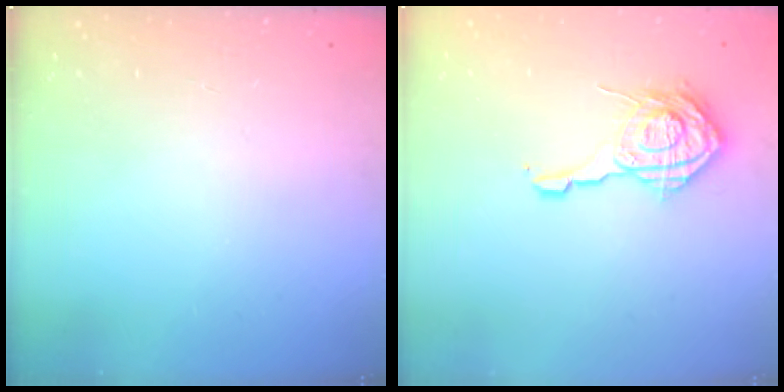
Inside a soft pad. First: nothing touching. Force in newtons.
{"total": 12.9, "press": 12.9, "slide": 0.8}